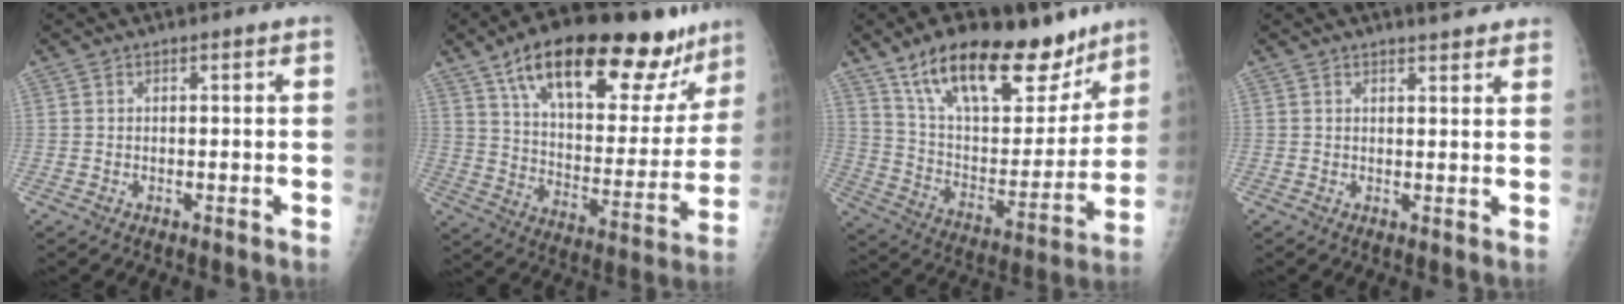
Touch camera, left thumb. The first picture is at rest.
{"total": 29.0, "force": [18.9, 11.4, 18.8], "torque": [-0.239, -0.046, 0.293]}
{"total": 25.7, "force": [17.4, 11.1, 15.2], "torque": [-0.196, -0.059, 0.286]}
{"total": 4.1, "force": [3.6, 0.8, 1.8], "torque": [-0.013, -0.017, 0.043]}